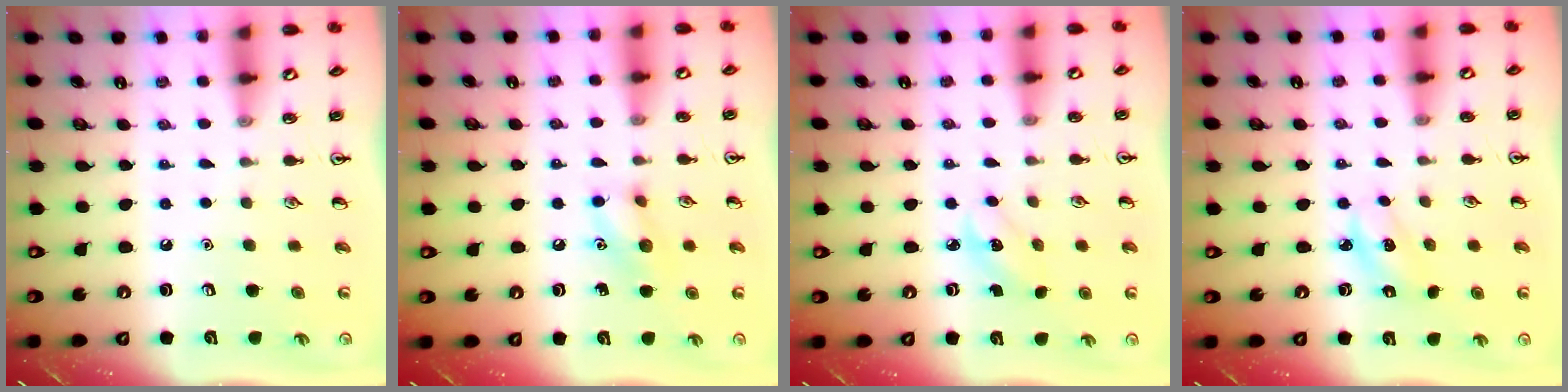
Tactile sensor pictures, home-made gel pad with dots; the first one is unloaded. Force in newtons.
{"total": 8.5, "press": 8.4, "slide": 1.0}
{"total": 2.7, "press": 2.6, "slide": 0.7}
{"total": 2.6, "press": 2.5, "slide": 0.6}